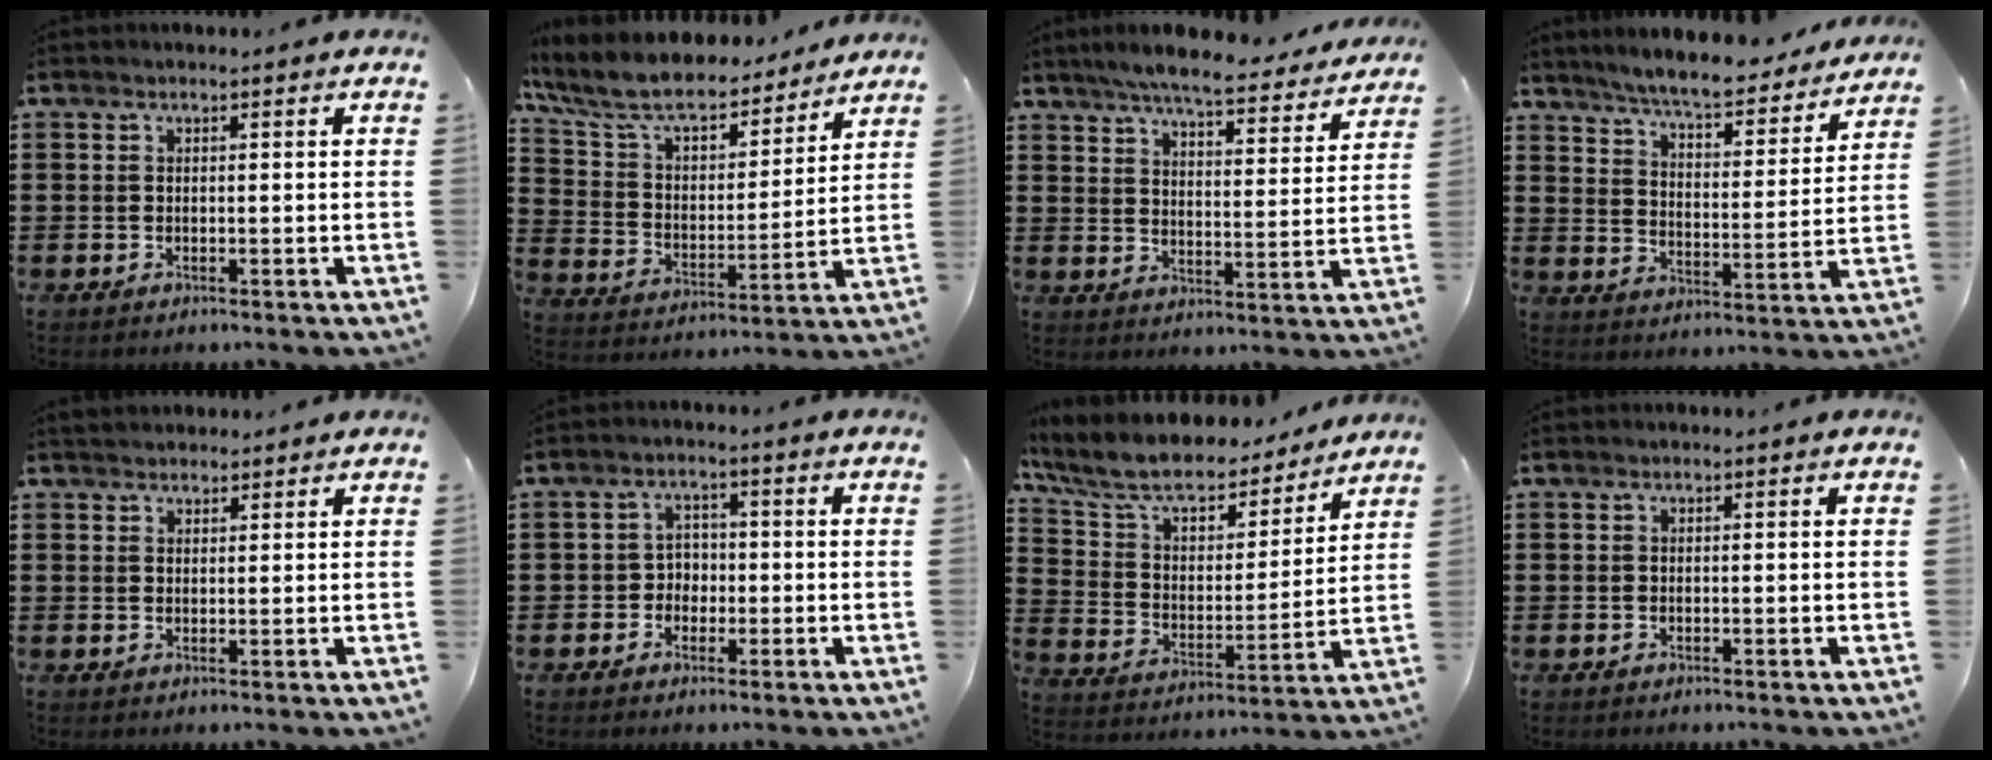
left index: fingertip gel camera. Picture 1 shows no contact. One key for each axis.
{"total": 9.0, "fx": 8.0, "fy": 2.2, "fz": 3.5, "tx": -0.104, "ty": -0.050, "tz": 0.137}
{"total": 6.2, "fx": 5.8, "fy": 0.0, "fz": 2.0, "tx": -0.056, "ty": -0.039, "tz": 0.098}
{"total": 6.4, "fx": 6.1, "fy": -0.2, "fz": 2.0, "tx": -0.066, "ty": -0.043, "tz": 0.103}
{"total": 1.8, "fx": 1.7, "fy": 0.5, "fz": 0.1, "tx": -0.006, "ty": 0.004, "tz": 0.035}
{"total": 3.0, "fx": -1.0, "fy": 2.6, "fz": 1.0, "tx": -0.030, "ty": 0.007, "tz": -0.026}
{"total": 8.8, "fx": 7.5, "fy": 2.9, "fz": 3.5, "tx": -0.105, "ty": -0.046, "tz": 0.128}
{"total": 0.0}